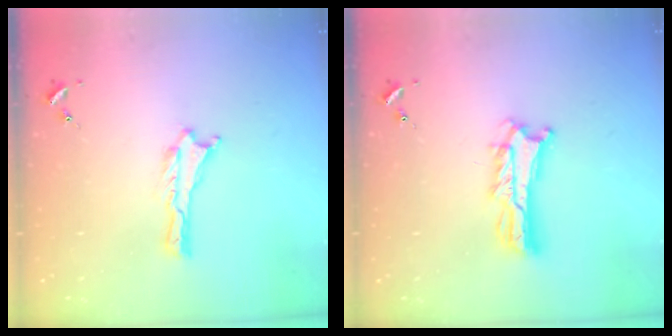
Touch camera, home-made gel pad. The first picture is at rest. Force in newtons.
{"total": 4.9, "press": 4.8, "slide": 0.5}